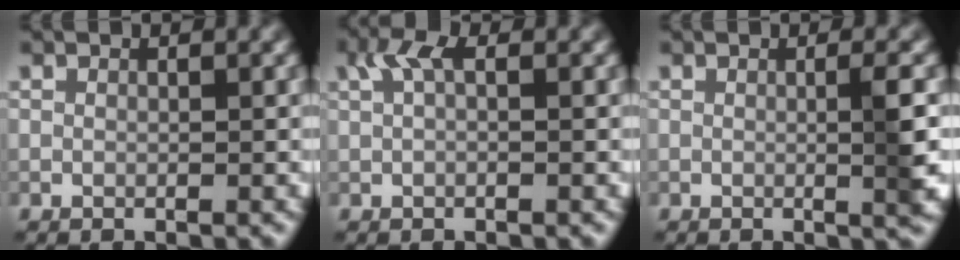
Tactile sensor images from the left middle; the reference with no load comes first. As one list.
[{"total": 2.0, "force": [0.8, 0.7, 1.7], "torque": [-0.035, 0.008, 0.011]}, {"total": 2.9, "force": [-0.1, 0.5, 2.9], "torque": [-0.035, 0.002, -0.005]}]